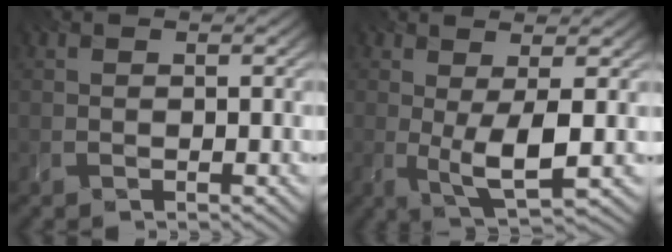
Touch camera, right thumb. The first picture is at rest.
{"total": 5.6, "force": [-0.2, 1.5, 5.4], "torque": [-0.105, -0.004, -0.002]}